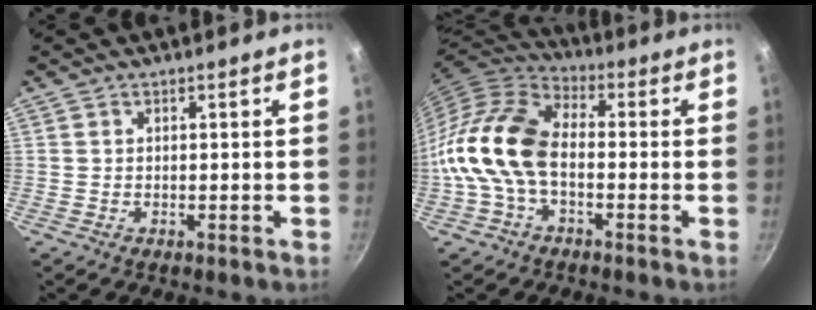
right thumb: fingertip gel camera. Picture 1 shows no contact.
{"total": 13.3, "force": [-2.5, 8.1, 10.2], "torque": [-0.189, 0.038, -0.068]}